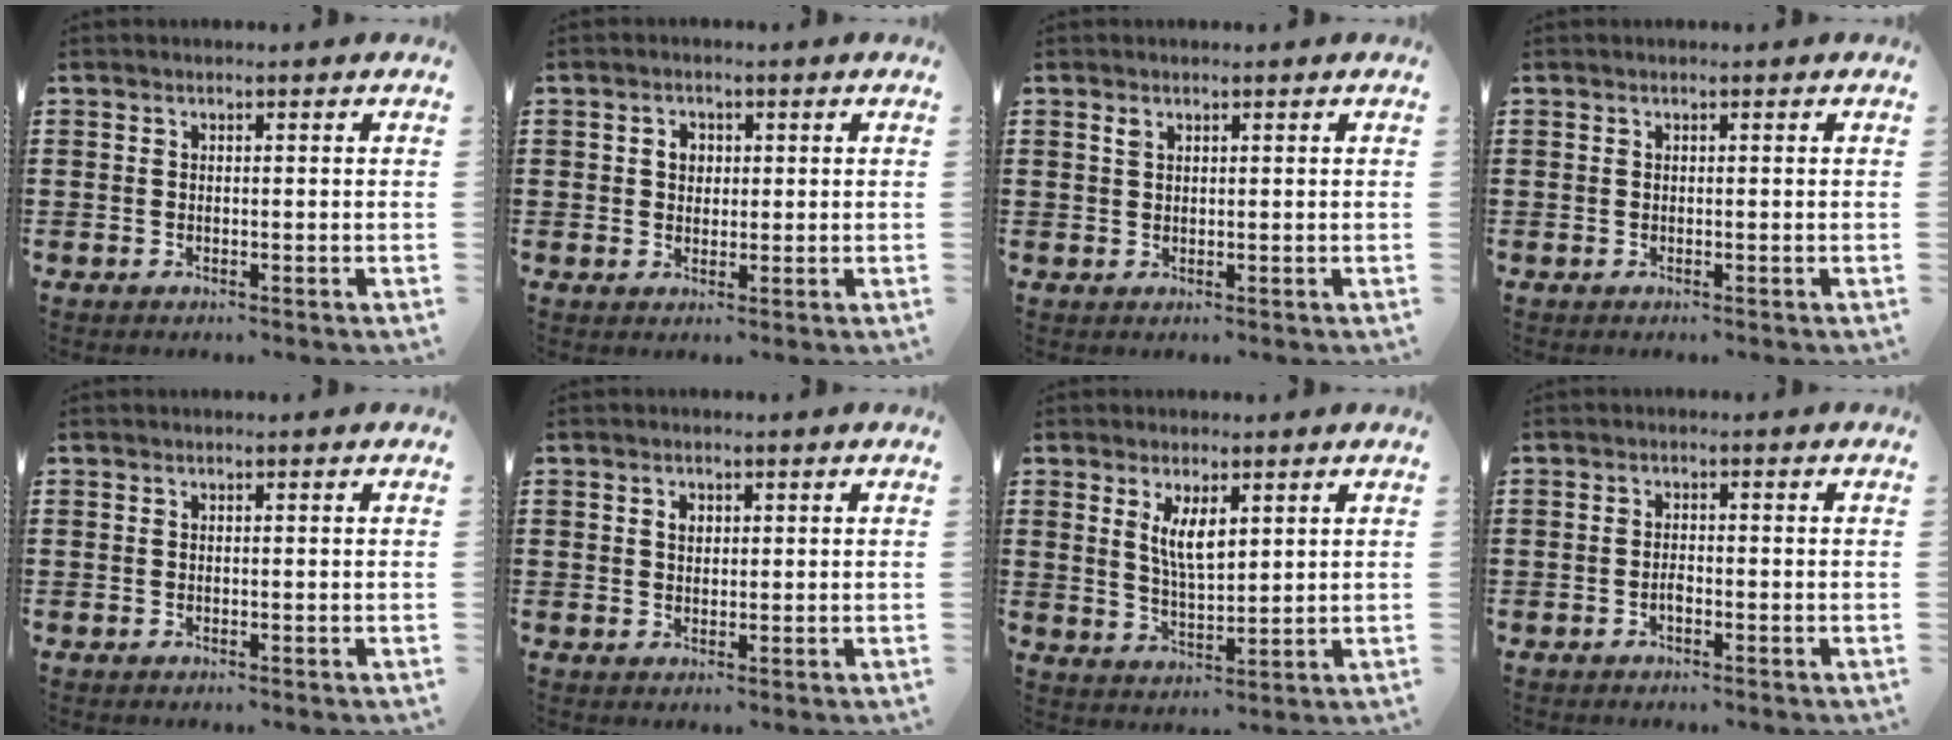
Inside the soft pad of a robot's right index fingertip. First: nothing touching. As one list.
[{"total": 2.4, "force": [0.4, 1.9, 1.4], "torque": [-0.031, 0.011, 0.005]}, {"total": 1.0, "force": [0.6, 0.5, 0.6], "torque": [-0.016, 0.001, 0.011]}, {"total": 0.0}, {"total": 0.0}, {"total": 1.6, "force": [0.5, 1.1, 1.1], "torque": [-0.024, 0.005, 0.008]}, {"total": 5.0, "force": [2.0, 1.8, 4.2], "torque": [-0.089, 0.002, 0.036]}, {"total": 1.4, "force": [-0.9, 0.4, 1.0], "torque": [-0.022, -0.004, -0.016]}]